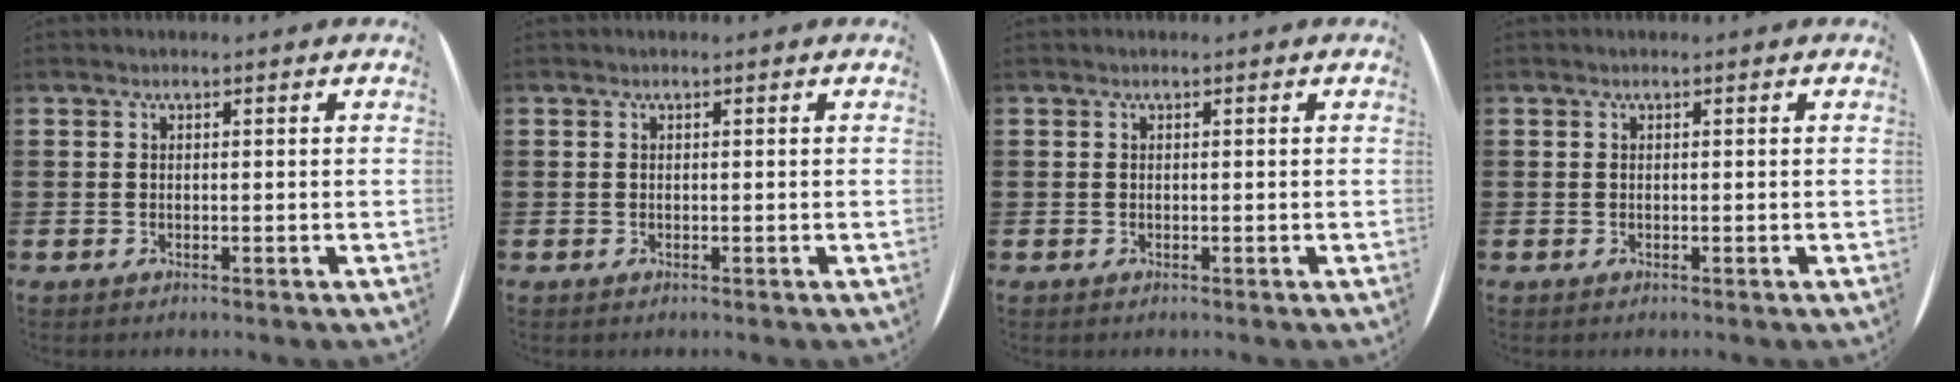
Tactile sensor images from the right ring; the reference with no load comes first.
{"total": 0.0}
{"total": 0.0}
{"total": 0.0}